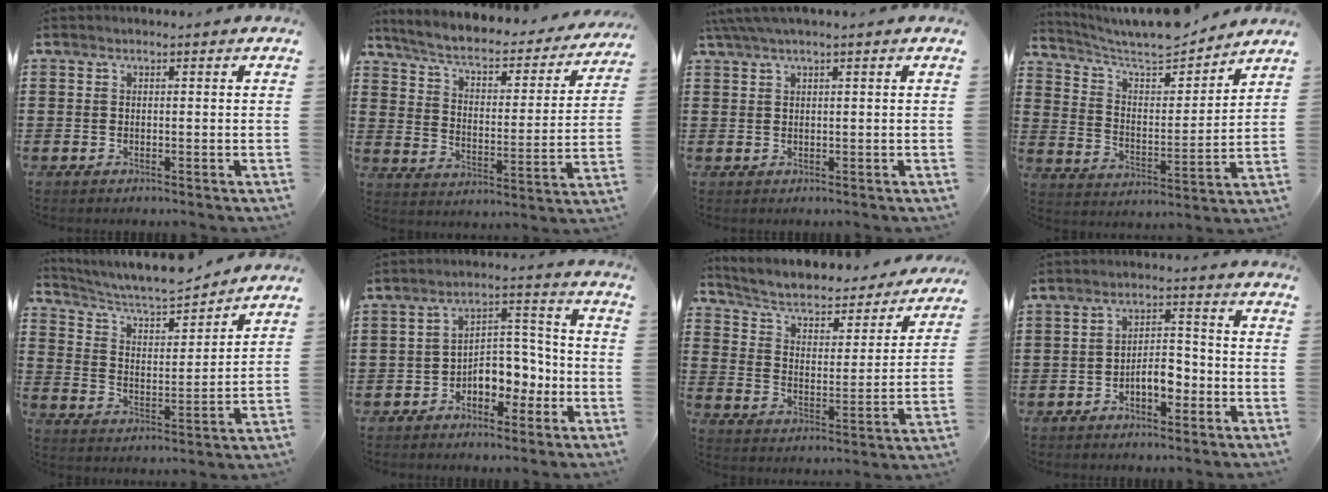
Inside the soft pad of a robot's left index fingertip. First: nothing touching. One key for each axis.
{"total": 4.6, "fx": 3.7, "fy": 1.1, "fz": 2.5, "tx": -0.068, "ty": -0.028, "tz": 0.054}
{"total": 2.0, "fx": 1.1, "fy": 0.0, "fz": 1.7, "tx": -0.034, "ty": -0.001, "tz": 0.020}
{"total": 7.6, "fx": 7.1, "fy": 1.2, "fz": 2.4, "tx": -0.070, "ty": -0.054, "tz": 0.119}
{"total": 6.2, "fx": 5.7, "fy": 1.0, "fz": 2.1, "tx": -0.067, "ty": -0.038, "tz": 0.092}
{"total": 6.0, "fx": -3.1, "fy": 4.2, "fz": 3.0, "tx": -0.051, "ty": 0.010, "tz": -0.062}
{"total": 4.1, "fx": 2.7, "fy": 2.1, "fz": 2.3, "tx": -0.062, "ty": -0.020, "tz": 0.036}
{"total": 5.0, "fx": -2.5, "fy": 2.4, "fz": 3.7, "tx": -0.063, "ty": 0.006, "tz": -0.051}